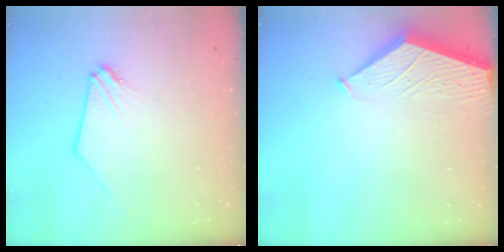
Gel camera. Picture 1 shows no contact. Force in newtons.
{"total": 1.4, "press": 1.4, "slide": 0.2}